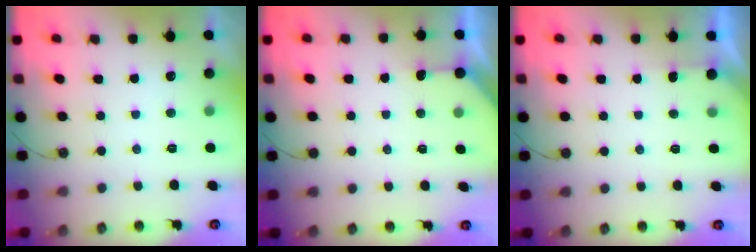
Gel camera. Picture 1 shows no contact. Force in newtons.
{"total": 3.0, "press": 2.9, "slide": 0.4}
{"total": 2.3, "press": 2.2, "slide": 0.3}